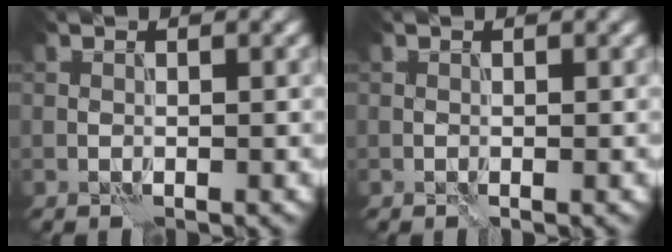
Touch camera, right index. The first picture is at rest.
{"total": 0.0}